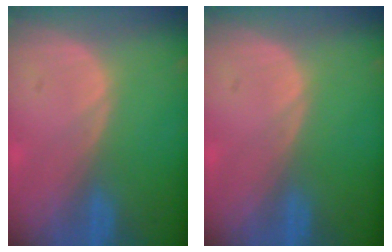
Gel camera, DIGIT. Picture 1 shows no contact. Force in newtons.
{"total": 0.0}